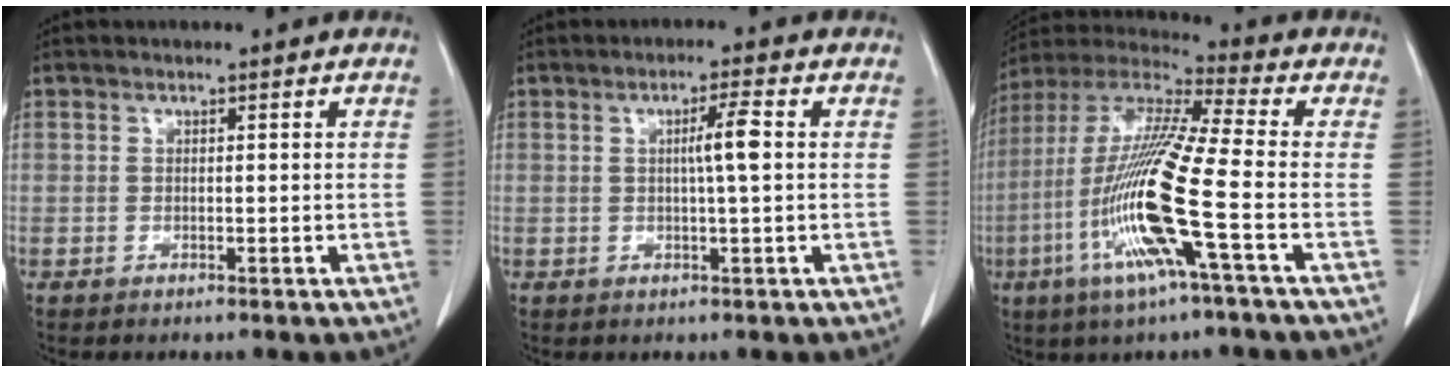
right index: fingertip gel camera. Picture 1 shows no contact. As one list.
[{"total": 3.7, "force": [0.4, -0.3, 3.7], "torque": [-0.063, 0.001, 0.005]}, {"total": 17.3, "force": [-5.1, -0.2, 16.6], "torque": [-0.344, -0.015, -0.110]}]